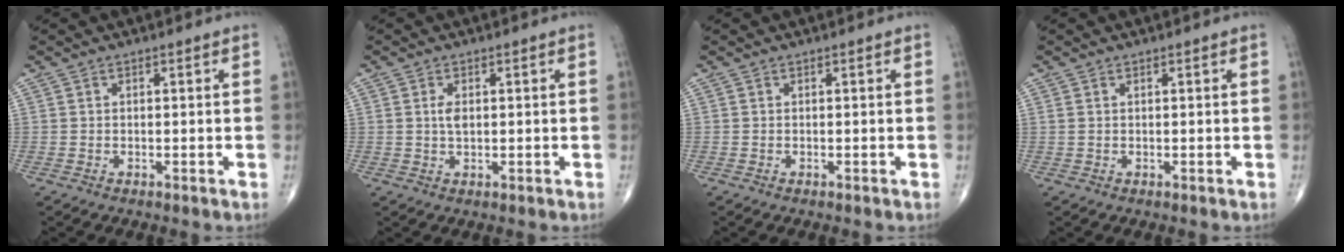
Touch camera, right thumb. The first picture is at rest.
{"total": 2.4, "force": [0.4, 1.3, 2.0], "torque": [-0.037, -0.002, 0.008]}
{"total": 0.0}
{"total": 0.6, "force": [0.3, 0.3, 0.4], "torque": [-0.012, 0.009, 0.008]}